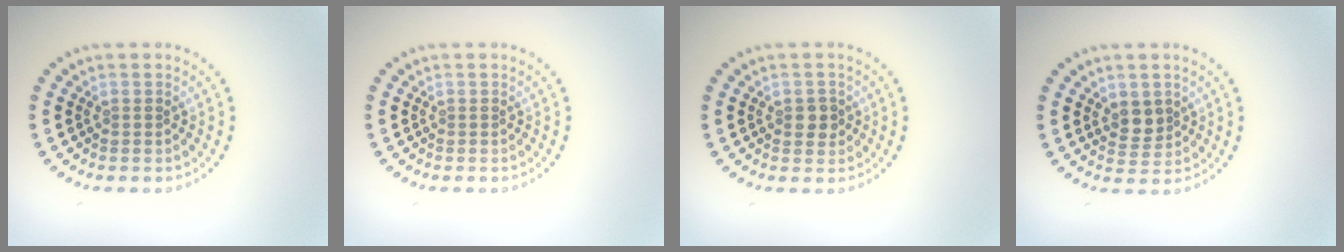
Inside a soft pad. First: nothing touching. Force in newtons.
{"total": 0.0}
{"total": 1.7, "press": 1.6, "slide": 0.2}
{"total": 2.0, "press": 1.8, "slide": 0.9}